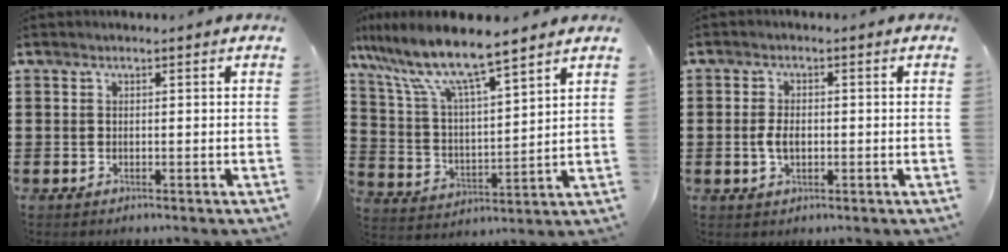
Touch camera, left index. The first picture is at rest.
{"total": 9.3, "force": [7.8, 0.9, 5.0], "torque": [-0.130, -0.041, 0.131]}
{"total": 3.5, "force": [-0.3, 1.8, 2.9], "torque": [-0.071, -0.001, -0.011]}